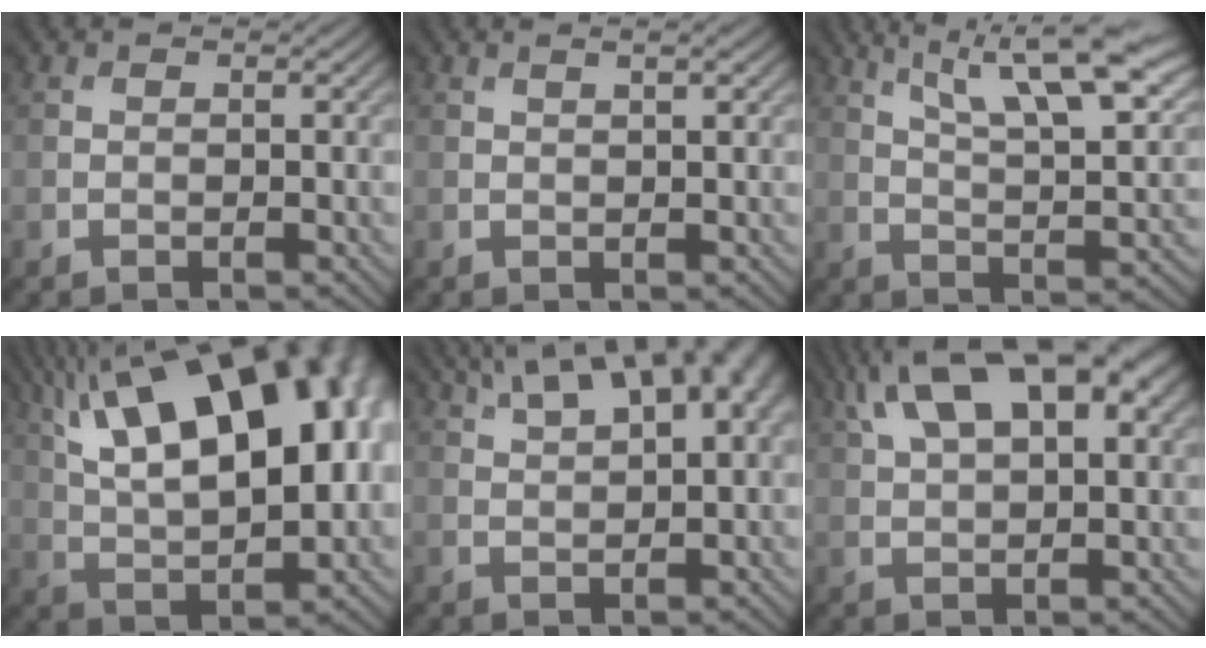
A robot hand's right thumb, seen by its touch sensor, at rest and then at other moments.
{"total": 1.2, "force": [0.9, -0.1, 0.9], "torque": [-0.015, 0.003, 0.017]}
{"total": 13.2, "force": [7.5, 3.8, 10.2], "torque": [-0.156, 0.007, 0.124]}
{"total": 20.9, "force": [7.8, 9.8, 16.7], "torque": [-0.260, 0.060, 0.109]}
{"total": 11.9, "force": [6.4, 4.6, 9.0], "torque": [-0.156, 0.033, 0.099]}
{"total": 16.4, "force": [8.5, 7.3, 12.0], "torque": [-0.234, 0.039, 0.133]}